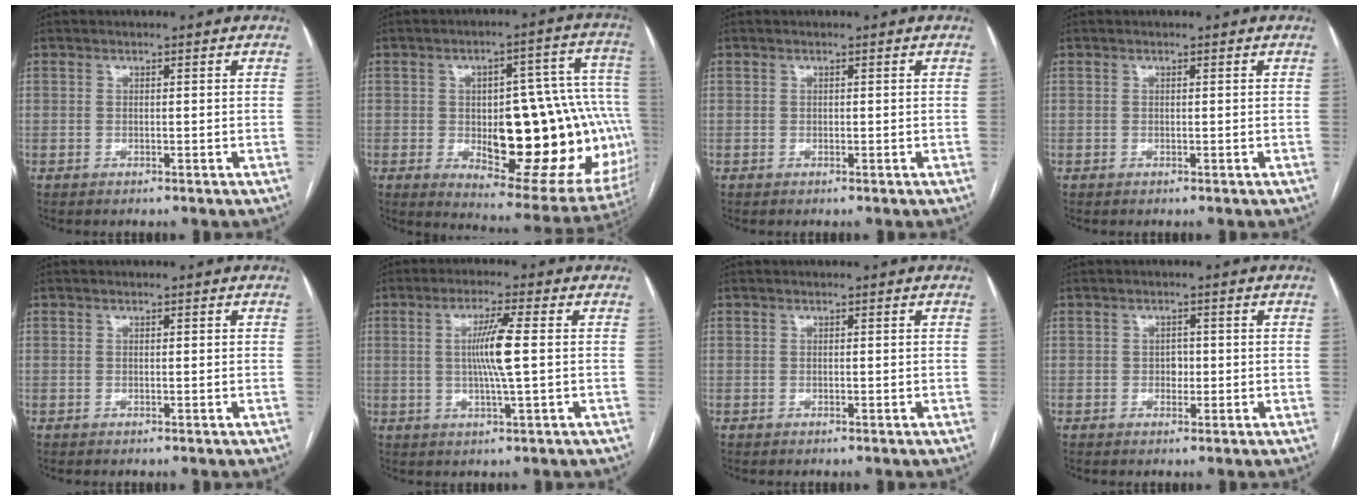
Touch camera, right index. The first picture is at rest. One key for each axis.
{"total": 26.4, "fx": -3.4, "fy": 9.4, "fz": 24.4, "tx": -0.228, "ty": 0.030, "tz": -0.017}
{"total": 0.0}
{"total": 0.0}
{"total": 0.0}
{"total": 6.5, "fx": 0.4, "fy": -0.8, "fz": 6.4, "tx": -0.122, "ty": -0.003, "tz": 0.007}
{"total": 0.0}
{"total": 1.4, "fx": -0.2, "fy": 1.0, "fz": 1.0, "tx": -0.012, "ty": 0.004, "tz": -0.003}